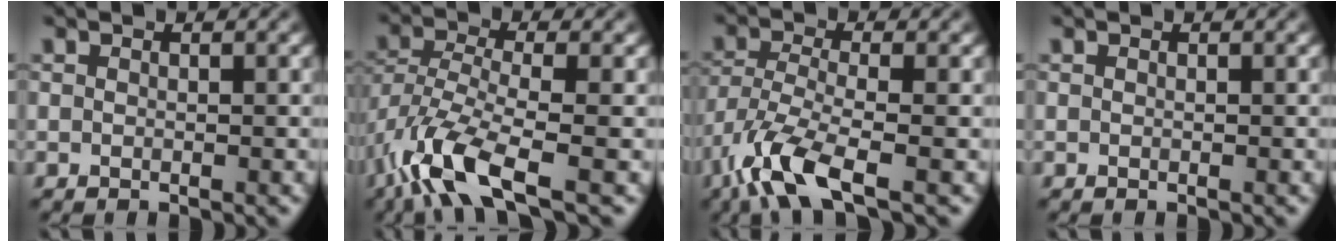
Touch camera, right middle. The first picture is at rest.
{"total": 8.3, "force": [-4.8, 2.5, 6.3], "torque": [-0.140, -0.007, -0.103]}
{"total": 7.0, "force": [-4.3, 2.0, 5.2], "torque": [-0.115, -0.009, -0.094]}
{"total": 0.0}